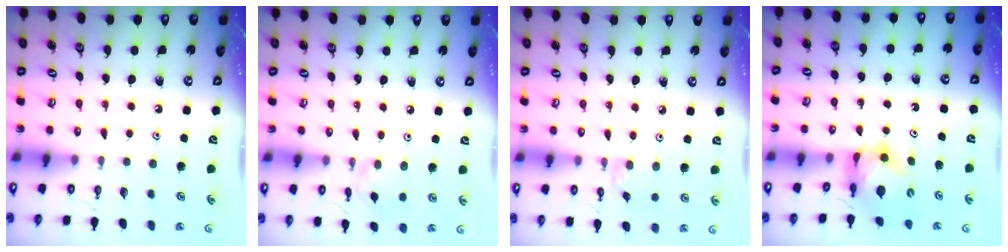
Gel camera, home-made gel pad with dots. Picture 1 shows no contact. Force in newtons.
{"total": 2.1, "press": 2.1, "slide": 0.4}
{"total": 2.1, "press": 2.1, "slide": 0.4}
{"total": 5.9, "press": 5.9, "slide": 0.7}